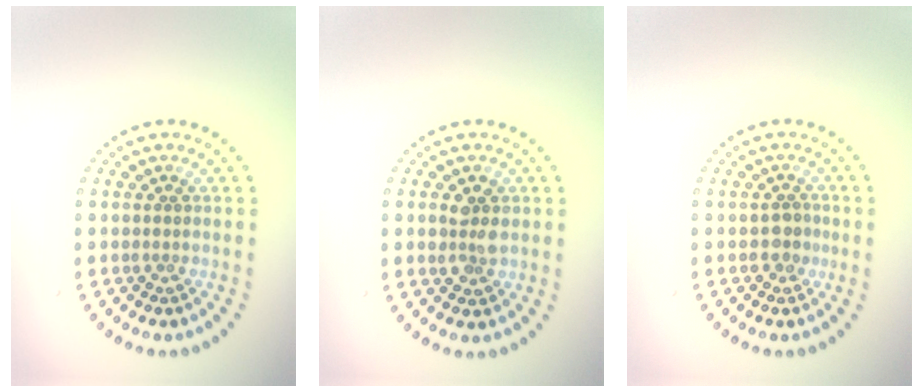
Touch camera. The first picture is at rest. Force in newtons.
{"total": 2.5, "press": 2.4, "slide": 0.5}
{"total": 1.5, "press": 1.4, "slide": 0.6}